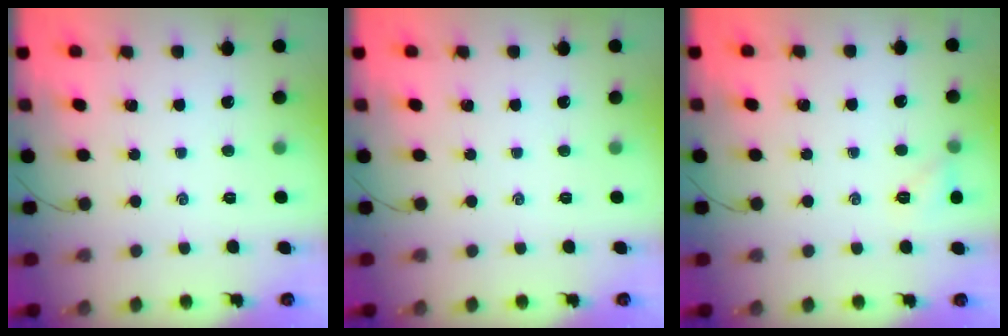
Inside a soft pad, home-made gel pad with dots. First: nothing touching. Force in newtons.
{"total": 0.0}
{"total": 6.2, "press": 5.9, "slide": 1.8}